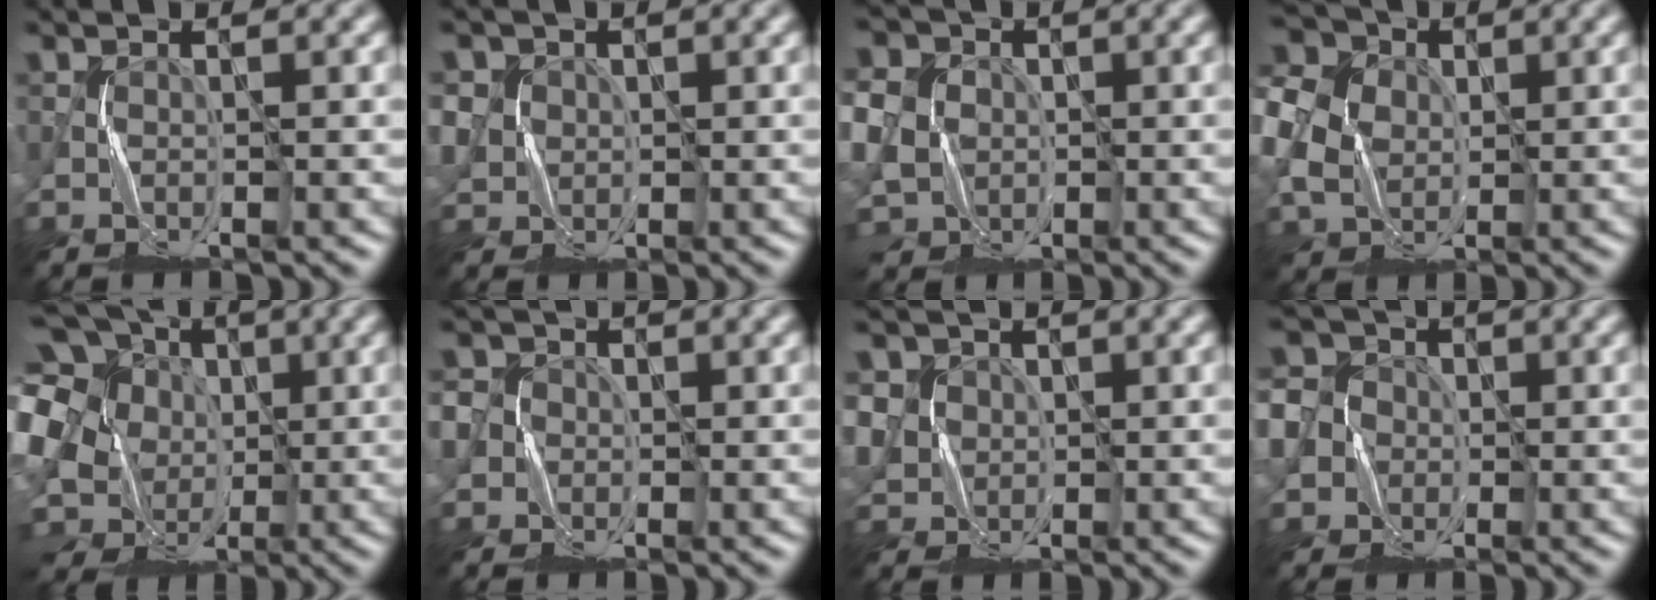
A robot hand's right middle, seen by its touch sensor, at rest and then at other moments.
{"total": 2.9, "force": [0.4, 2.8, 0.3], "torque": [-0.025, 0.001, 0.011]}
{"total": 11.4, "force": [0.0, 10.3, 4.8], "torque": [-0.138, 0.011, -0.027]}
{"total": 7.8, "force": [0.4, 6.7, 4.0], "torque": [-0.119, 0.017, -0.008]}
{"total": 16.8, "force": [-0.3, 14.4, 8.7], "torque": [-0.213, 0.027, -0.018]}
{"total": 5.0, "force": [0.8, 4.9, 1.0], "torque": [-0.027, 0.038, -0.015]}
{"total": 4.4, "force": [1.1, 4.2, 0.9], "torque": [-0.036, 0.008, 0.019]}
{"total": 9.5, "force": [0.9, 9.0, 3.1], "torque": [-0.088, 0.040, -0.011]}